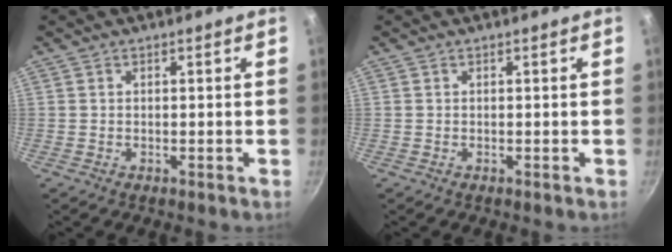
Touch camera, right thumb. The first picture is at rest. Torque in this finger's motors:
{"motor_torque": [0.00, 0.00, 0.00, 0.00, 0.00]}